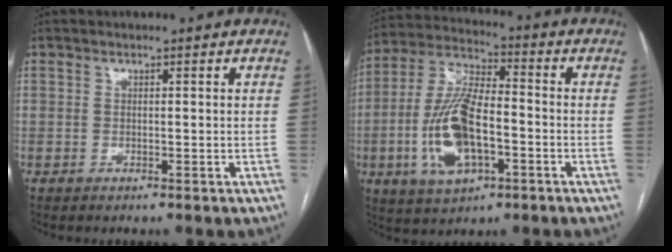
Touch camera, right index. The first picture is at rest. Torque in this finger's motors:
{"motor_torque": [2.14, 0.00, 1.06, 0.21]}